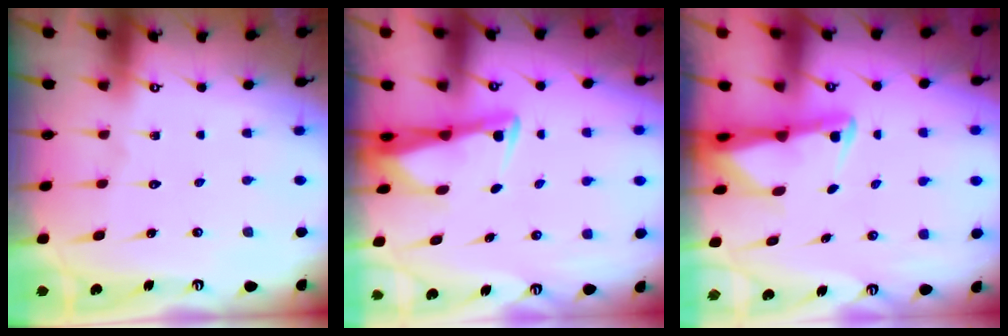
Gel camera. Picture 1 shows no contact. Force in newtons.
{"total": 2.8, "press": 2.8, "slide": 0.5}
{"total": 2.3, "press": 2.3, "slide": 0.5}